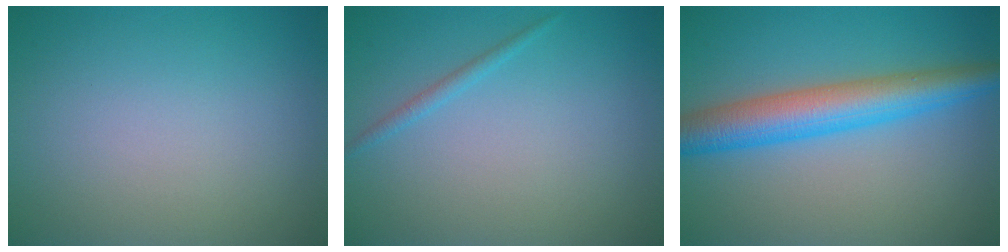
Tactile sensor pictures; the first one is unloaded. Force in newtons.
{"total": 0.9, "press": 0.9, "slide": 0.2}
{"total": 6.3, "press": 6.3, "slide": 0.1}